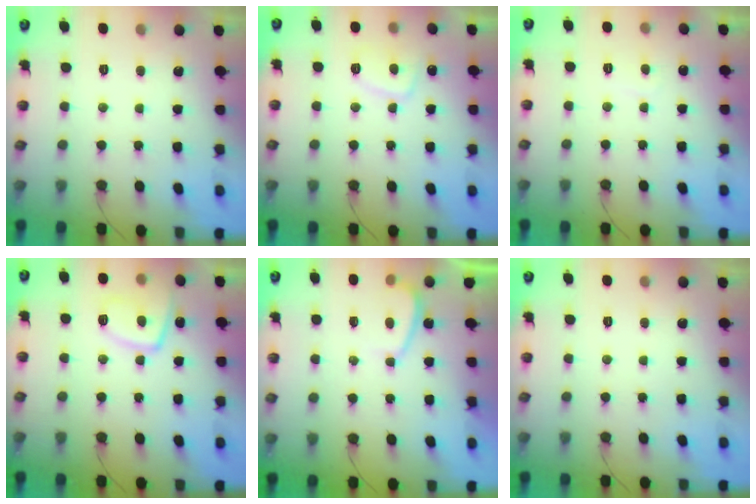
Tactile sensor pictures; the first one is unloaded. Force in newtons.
{"total": 5.4, "press": 5.4, "slide": 0.8}
{"total": 0.8, "press": 0.7, "slide": 0.5}
{"total": 9.5, "press": 9.4, "slide": 1.1}
{"total": 2.2, "press": 2.1, "slide": 0.6}
{"total": 0.0}